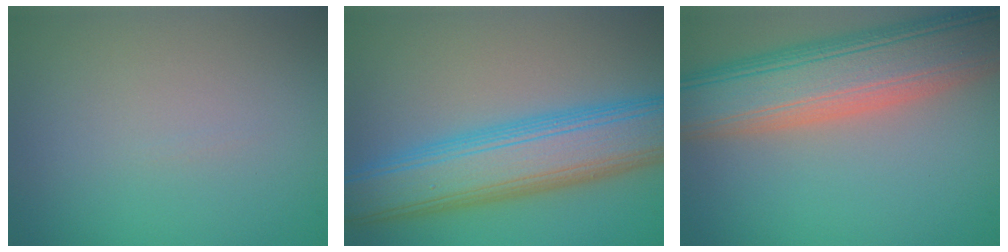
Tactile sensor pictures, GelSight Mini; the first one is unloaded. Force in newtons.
{"total": 8.9, "press": 8.9, "slide": 0.2}
{"total": 10.9, "press": 10.9, "slide": 0.9}